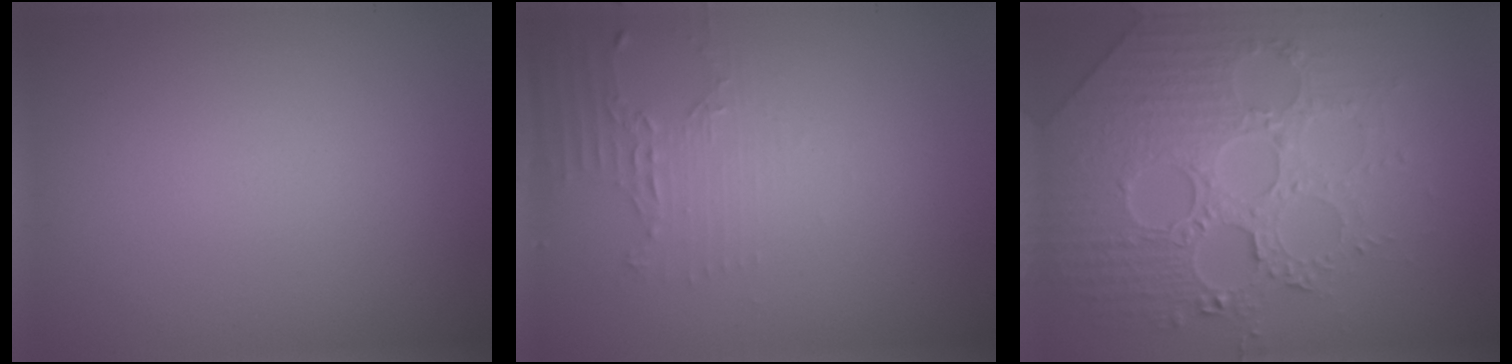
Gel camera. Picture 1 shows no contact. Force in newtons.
{"total": 2.0, "press": 1.5, "slide": 1.3}
{"total": 7.7, "press": 6.1, "slide": 4.6}